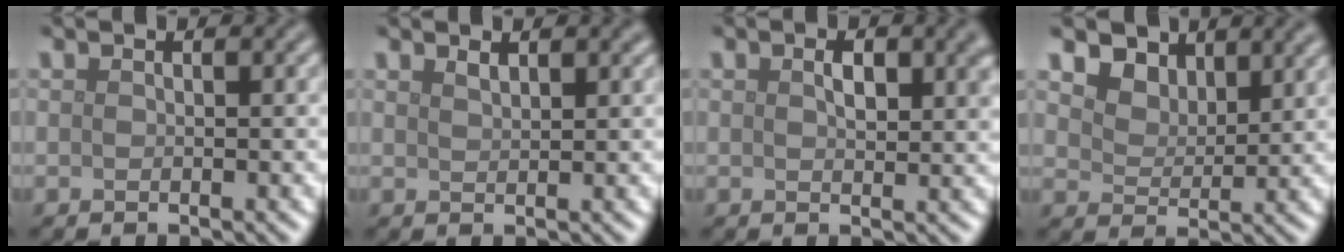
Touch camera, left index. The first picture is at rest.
{"total": 1.5, "force": [1.2, 0.5, 0.8], "torque": [-0.013, 0.003, 0.021]}
{"total": 3.4, "force": [1.1, 1.6, 2.9], "torque": [-0.045, 0.006, 0.016]}
{"total": 4.8, "force": [3.5, 2.7, 1.8], "torque": [-0.053, -0.013, 0.061]}